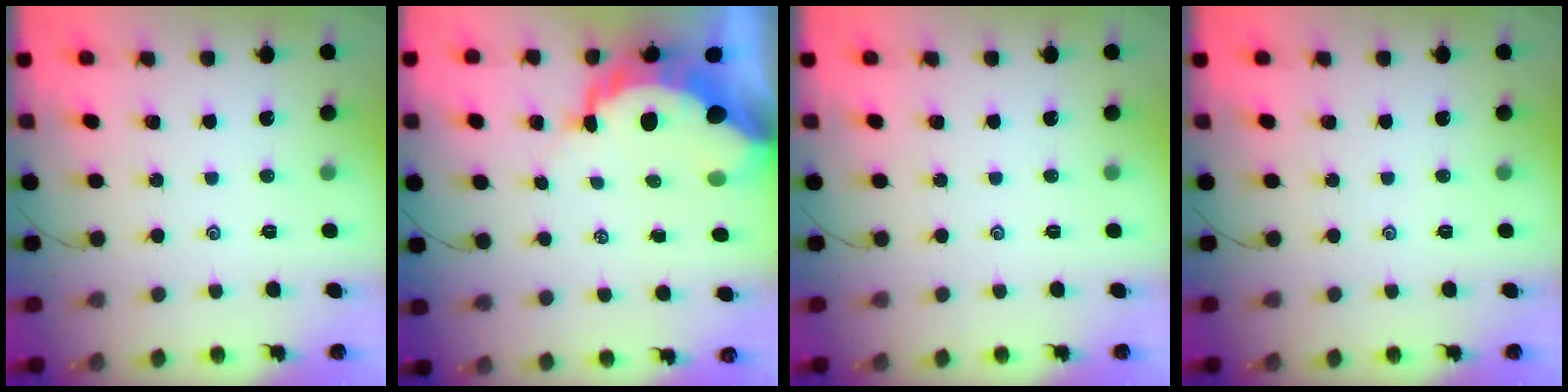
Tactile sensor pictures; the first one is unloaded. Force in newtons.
{"total": 12.6, "press": 12.5, "slide": 1.4}
{"total": 0.0}
{"total": 0.0}